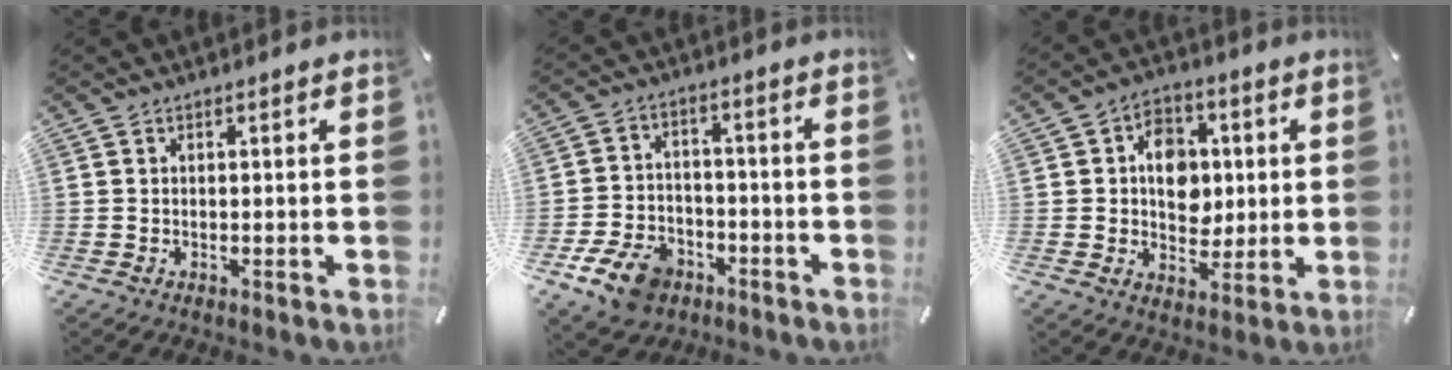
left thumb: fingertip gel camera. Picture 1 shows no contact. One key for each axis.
{"total": 10.2, "fx": -5.9, "fy": 6.7, "fz": 4.9, "tx": -0.105, "ty": 0.036, "tz": -0.106}
{"total": 9.8, "fx": 1.0, "fy": 8.0, "fz": 5.6, "tx": -0.073, "ty": 0.007, "tz": 0.017}